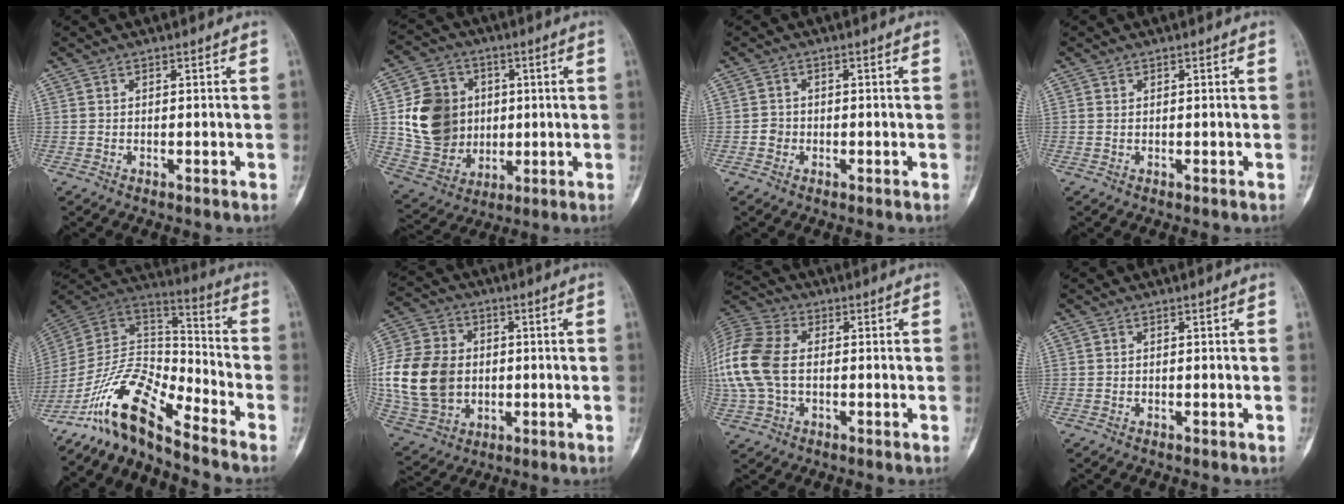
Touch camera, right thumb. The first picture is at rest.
{"total": 16.1, "force": [1.6, 13.7, 8.4], "torque": [-0.121, 0.002, 0.047]}
{"total": 1.7, "force": [-0.6, 1.5, 0.5], "torque": [-0.002, 0.007, -0.013]}
{"total": 0.5, "force": [0.3, 0.4, 0.2], "torque": [-0.002, 0.000, 0.006]}
{"total": 14.2, "force": [-11.3, 3.9, 7.6], "torque": [-0.131, 0.099, -0.219]}
{"total": 19.2, "force": [-0.5, 14.9, 12.2], "torque": [-0.251, 0.007, 0.000]}
{"total": 16.2, "force": [-0.2, 10.8, 12.0], "torque": [-0.294, 0.022, -0.004]}
{"total": 0.0}